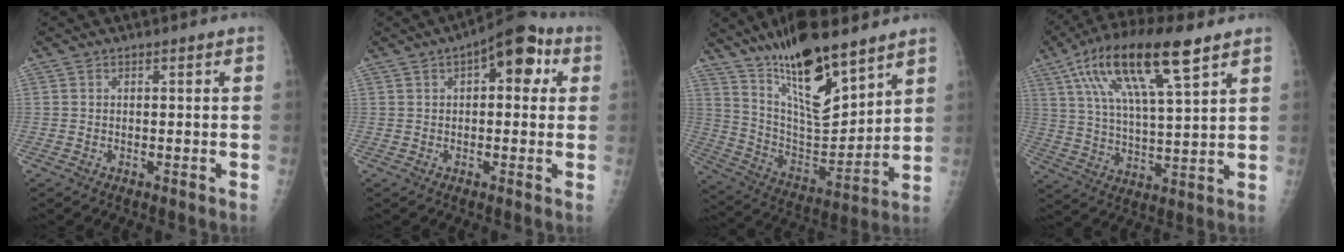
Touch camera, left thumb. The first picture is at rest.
{"total": 9.7, "force": [3.3, 4.8, 7.7], "torque": [-0.070, 0.018, 0.033]}
{"total": 20.2, "force": [14.1, 5.9, 13.2], "torque": [-0.195, -0.081, 0.256]}
{"total": 18.0, "force": [9.4, 4.6, 14.7], "torque": [-0.265, -0.014, 0.172]}